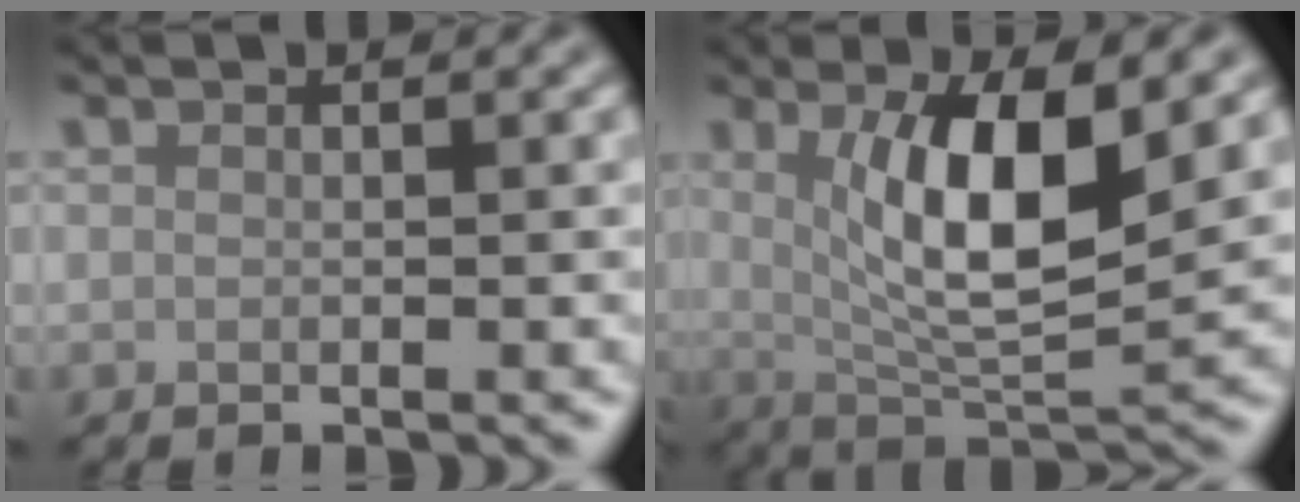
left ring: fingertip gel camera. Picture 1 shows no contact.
{"total": 8.0, "force": [2.0, 2.4, 7.3], "torque": [-0.125, -0.014, 0.039]}